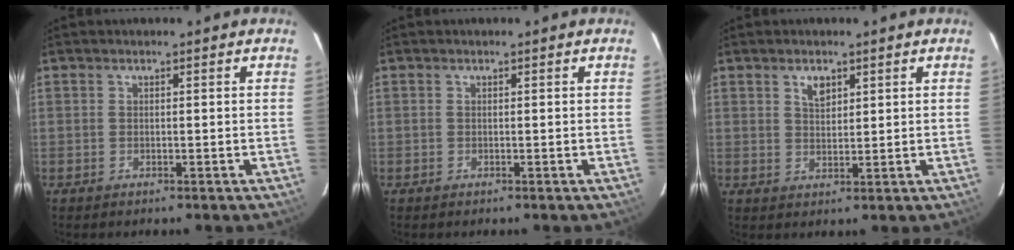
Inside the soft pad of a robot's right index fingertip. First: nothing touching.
{"total": 0.0}
{"total": 2.4, "force": [1.5, 1.3, 1.4], "torque": [-0.021, 0.003, 0.027]}